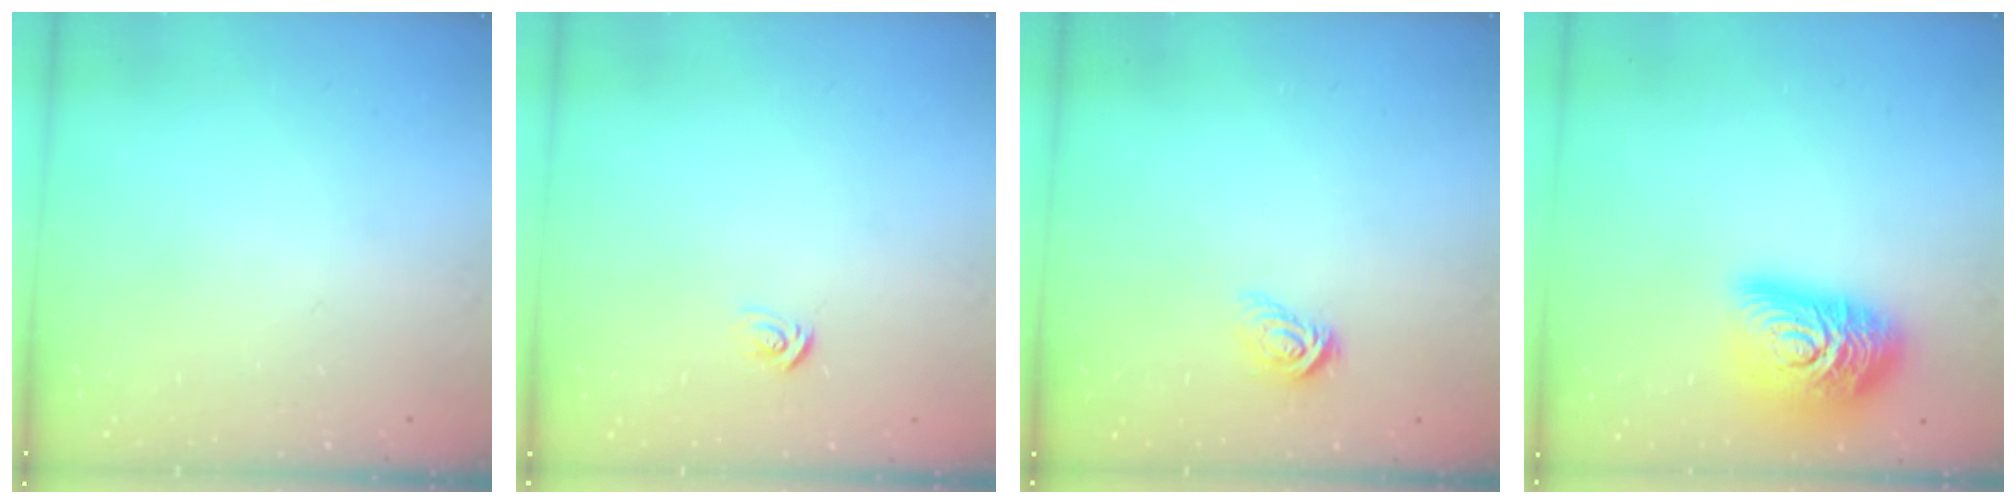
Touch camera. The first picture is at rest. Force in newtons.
{"total": 3.6, "press": 3.6, "slide": 0.2}
{"total": 4.9, "press": 4.9, "slide": 0.3}
{"total": 18.0, "press": 17.9, "slide": 0.7}